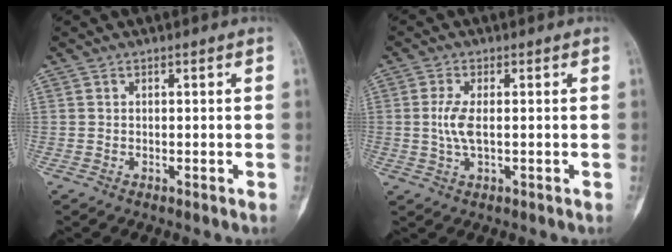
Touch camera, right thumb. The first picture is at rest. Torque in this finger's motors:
{"motor_torque": [0.83, 0.05, 0.31, -0.33, 0.10]}